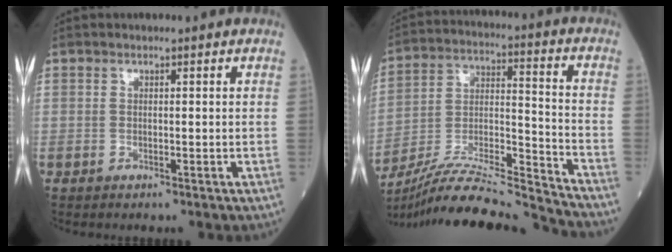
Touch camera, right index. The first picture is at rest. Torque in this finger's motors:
{"motor_torque": [-0.26, -0.30, 0.34, 0.11]}